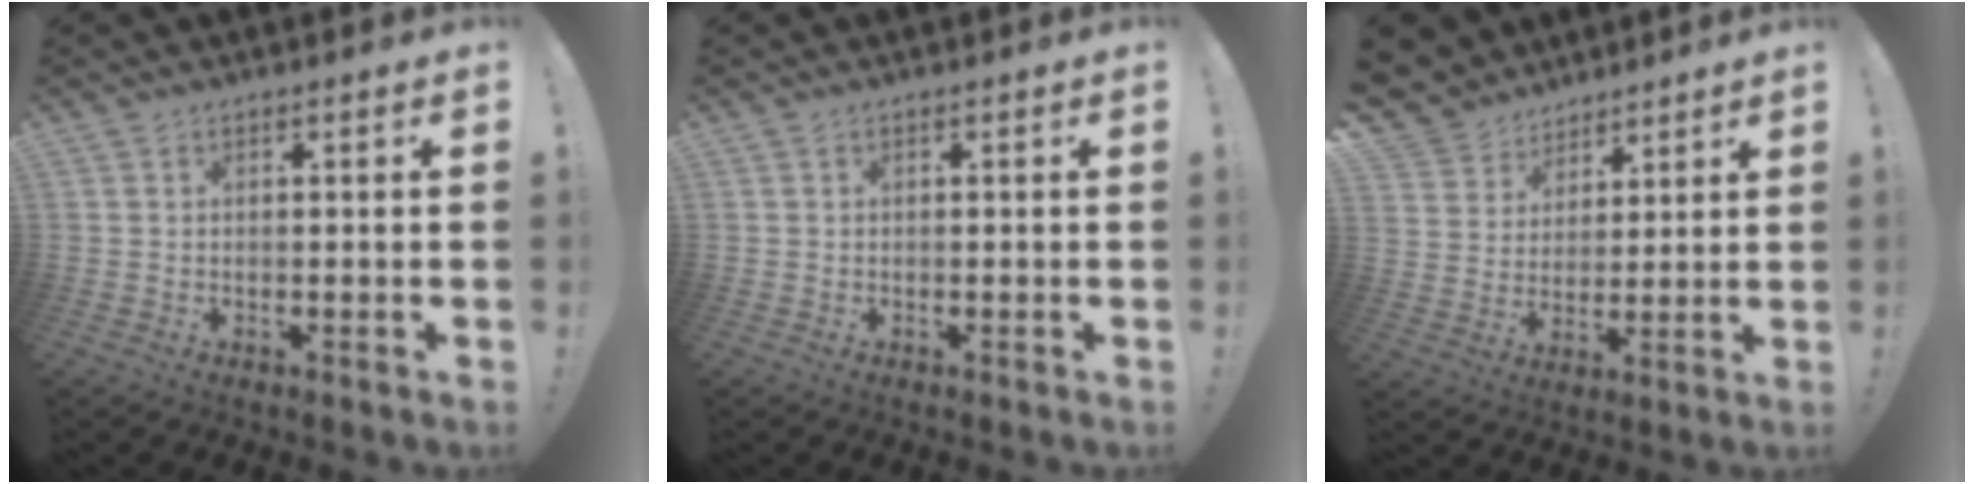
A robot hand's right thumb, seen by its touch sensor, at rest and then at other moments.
{"total": 0.0}
{"total": 8.3, "force": [5.8, 6.0, 0.4], "torque": [-0.021, -0.049, 0.121]}